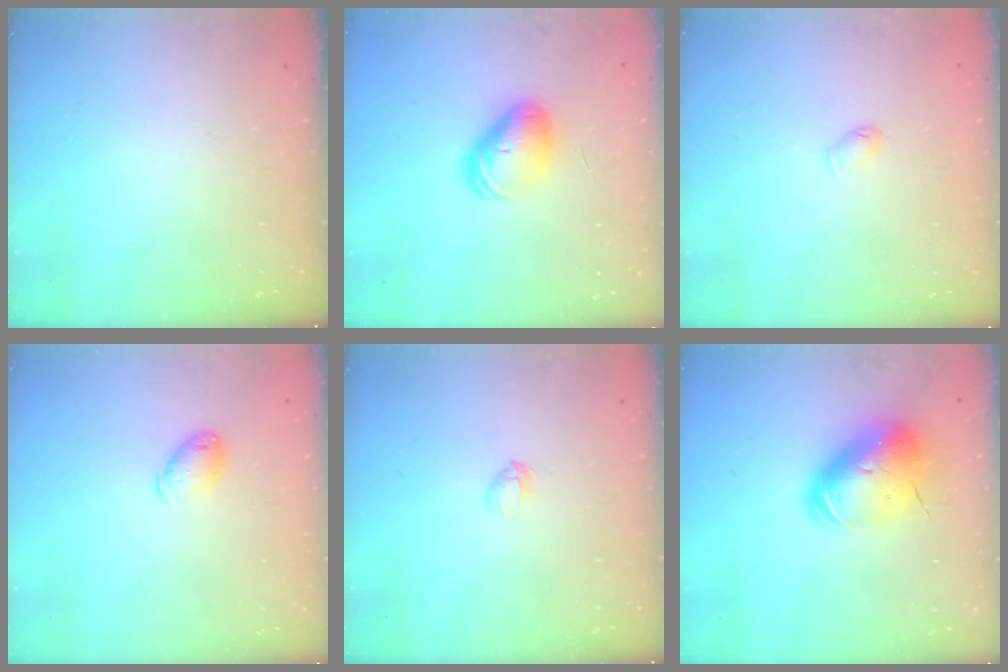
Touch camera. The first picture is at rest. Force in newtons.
{"total": 9.3, "press": 9.2, "slide": 1.4}
{"total": 3.8, "press": 3.7, "slide": 0.7}
{"total": 7.3, "press": 7.3, "slide": 0.8}
{"total": 2.8, "press": 2.7, "slide": 0.7}
{"total": 14.6, "press": 14.4, "slide": 2.5}